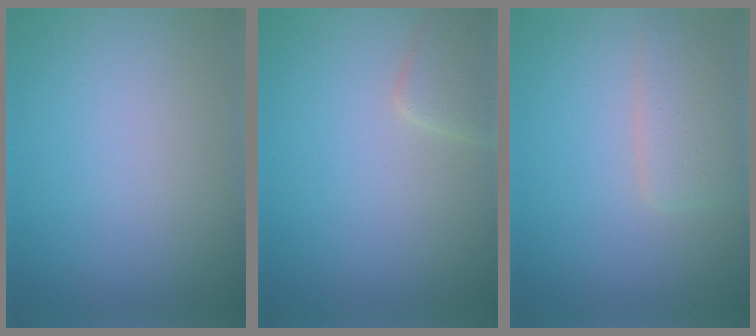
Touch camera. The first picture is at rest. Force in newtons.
{"total": 2.3, "press": 2.3, "slide": 0.2}
{"total": 2.6, "press": 2.6, "slide": 0.1}